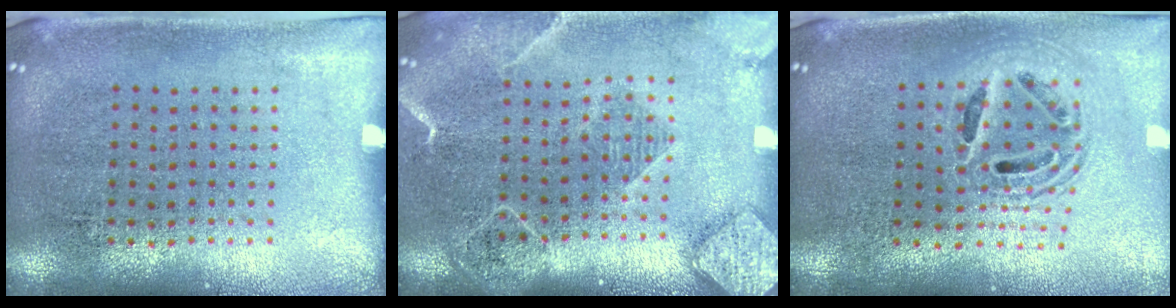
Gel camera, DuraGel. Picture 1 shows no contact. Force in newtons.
{"total": 2.1, "press": 1.9, "slide": 0.9}
{"total": 1.8, "press": 1.5, "slide": 1.0}